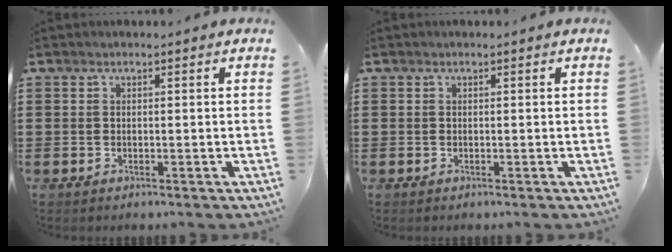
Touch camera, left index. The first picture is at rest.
{"total": 0.0}